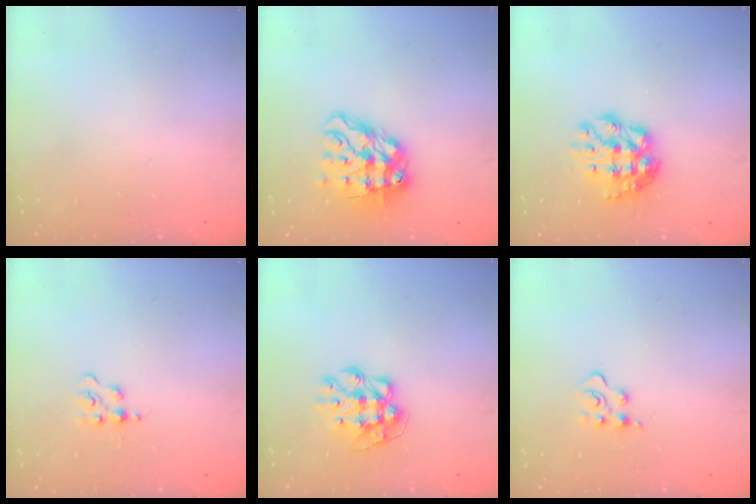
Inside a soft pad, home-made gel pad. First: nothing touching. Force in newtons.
{"total": 13.1, "press": 13.1, "slide": 1.4}
{"total": 10.5, "press": 10.4, "slide": 0.8}
{"total": 2.8, "press": 2.7, "slide": 0.5}
{"total": 9.6, "press": 9.6, "slide": 0.4}
{"total": 3.0, "press": 2.9, "slide": 0.3}